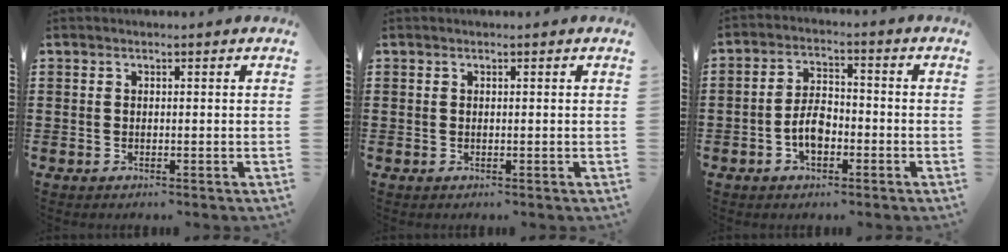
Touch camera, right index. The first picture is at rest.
{"total": 0.0}
{"total": 4.8, "force": [-1.8, 2.6, 3.7], "torque": [-0.087, -0.002, -0.038]}